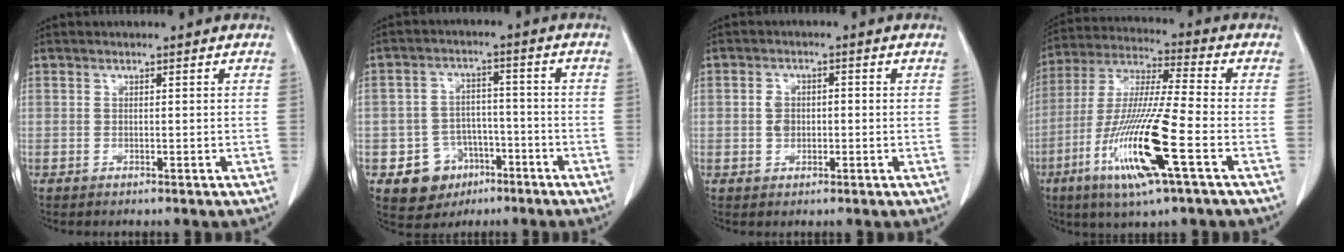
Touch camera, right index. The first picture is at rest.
{"total": 7.9, "force": [-3.9, 6.7, 1.9], "torque": [-0.030, 0.015, -0.051]}
{"total": 2.8, "force": [-0.3, 2.1, 1.8], "torque": [-0.033, 0.010, -0.005]}
{"total": 16.6, "force": [-6.2, 0.4, 15.4], "torque": [-0.316, -0.022, -0.118]}